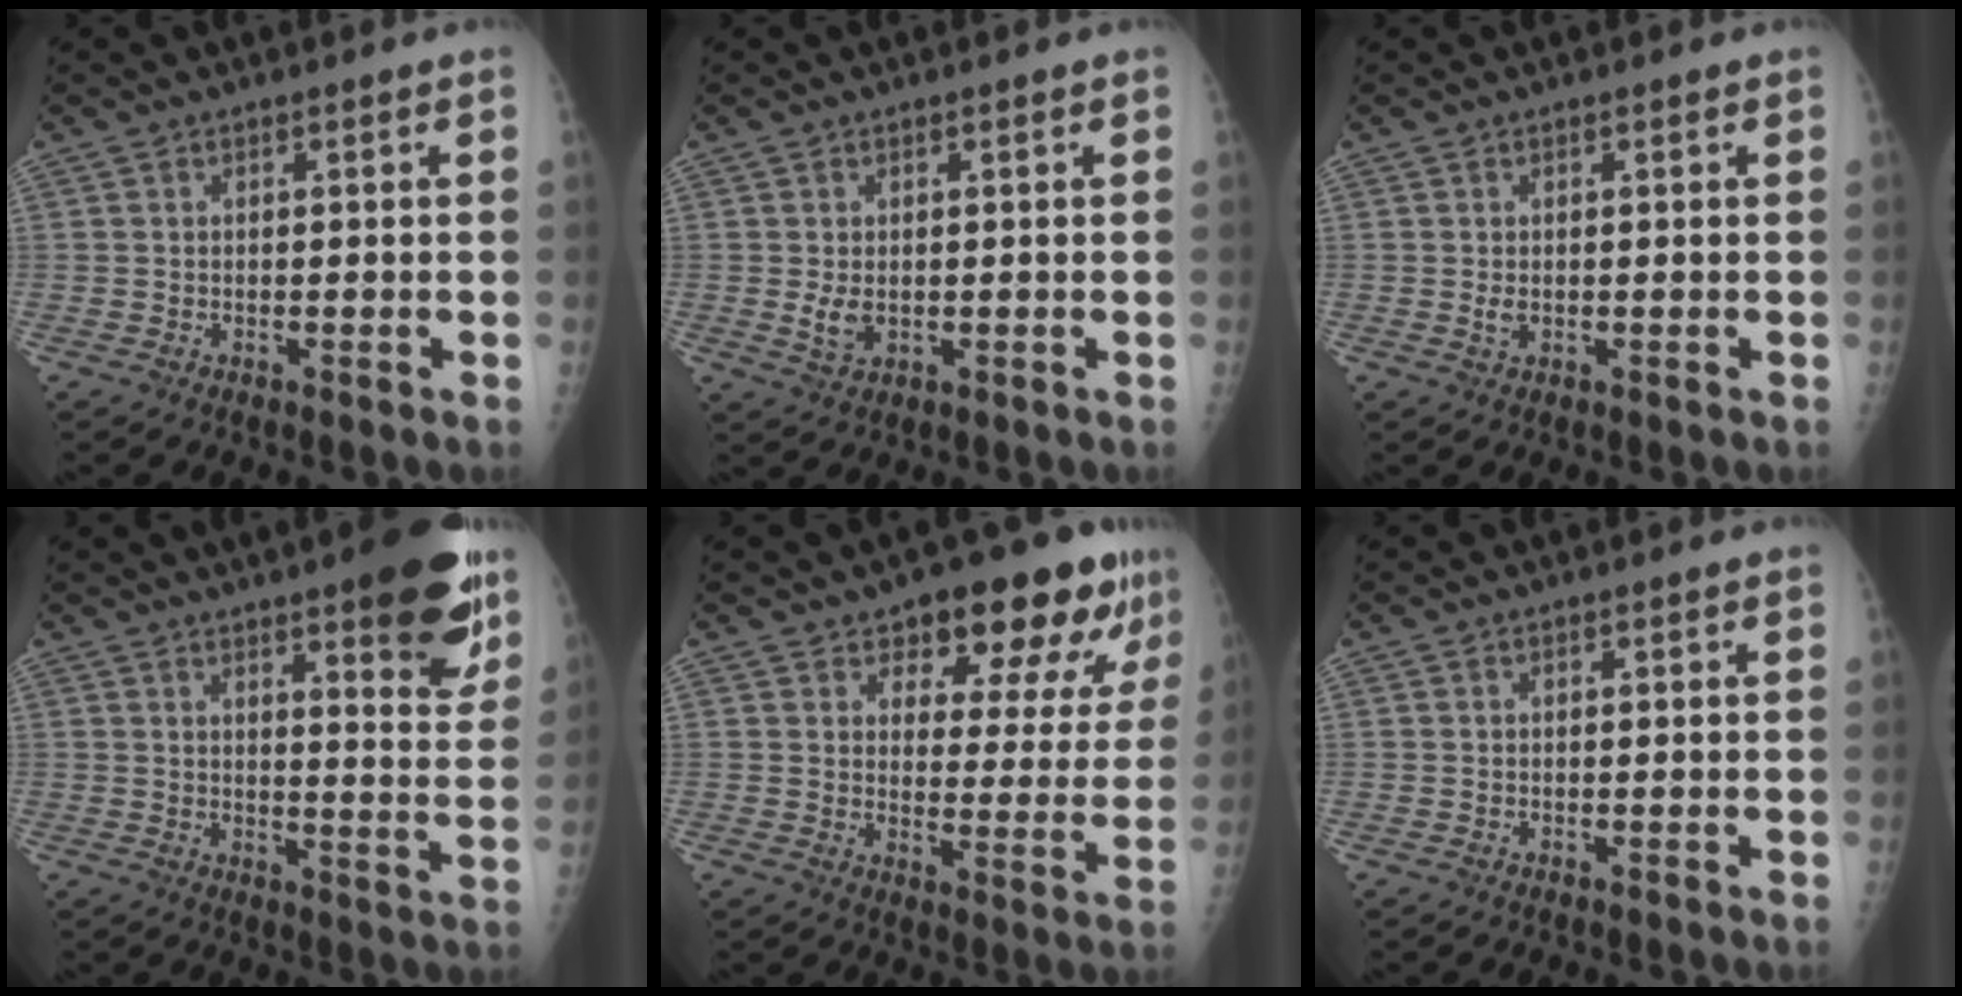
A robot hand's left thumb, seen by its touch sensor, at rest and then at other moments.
{"total": 3.1, "force": [0.3, 1.8, 2.5], "torque": [-0.041, -0.009, 0.012]}
{"total": 1.6, "force": [0.3, 0.8, 1.3], "torque": [-0.021, -0.003, 0.008]}
{"total": 15.2, "force": [9.0, 3.8, 11.6], "torque": [-0.115, -0.049, 0.119]}
{"total": 16.9, "force": [10.5, 7.6, 10.8], "torque": [-0.089, -0.036, 0.148]}
{"total": 0.0}